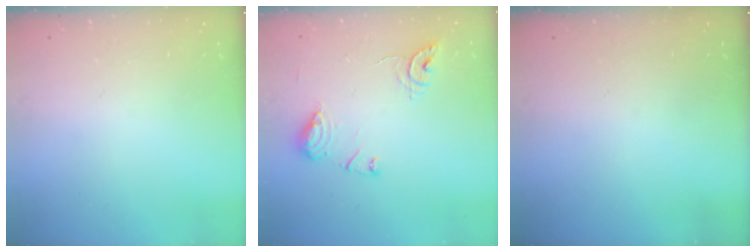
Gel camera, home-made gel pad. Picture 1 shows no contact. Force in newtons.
{"total": 10.8, "press": 10.8, "slide": 0.5}
{"total": 0.0}